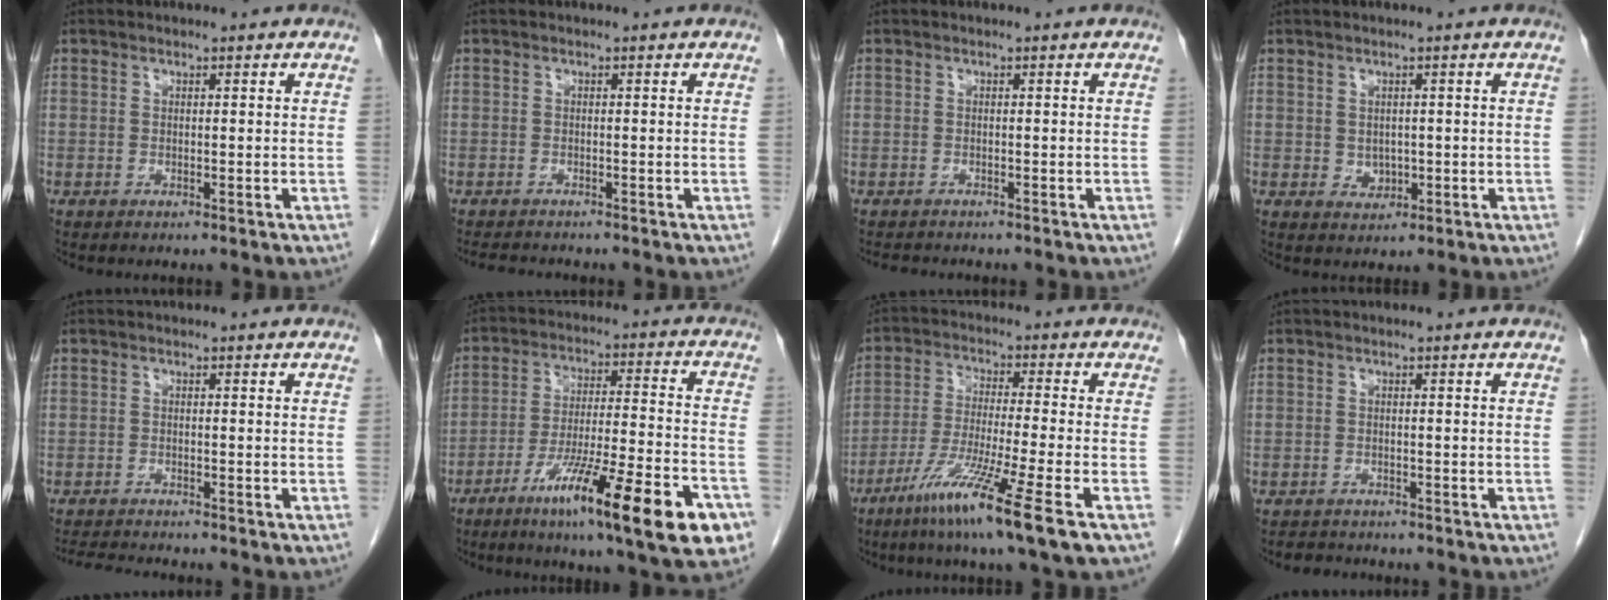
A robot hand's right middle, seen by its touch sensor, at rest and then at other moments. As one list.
[{"total": 3.4, "force": [-3.2, 0.6, 1.1], "torque": [-0.013, -0.010, -0.051]}, {"total": 2.6, "force": [-2.3, 0.7, 0.8], "torque": [-0.014, -0.007, -0.031]}, {"total": 2.1, "force": [-0.1, 1.7, 1.1], "torque": [-0.019, -0.001, 0.008]}, {"total": 4.2, "force": [-4.0, -0.1, 1.2], "torque": [-0.019, -0.016, -0.067]}, {"total": 19.5, "force": [-10.6, 1.4, 16.3], "torque": [-0.222, -0.026, -0.166]}, {"total": 12.9, "force": [-7.1, -1.1, 10.7], "torque": [-0.210, -0.045, -0.127]}, {"total": 2.6, "force": [-2.3, 1.1, 0.1], "torque": [-0.005, -0.003, -0.036]}]